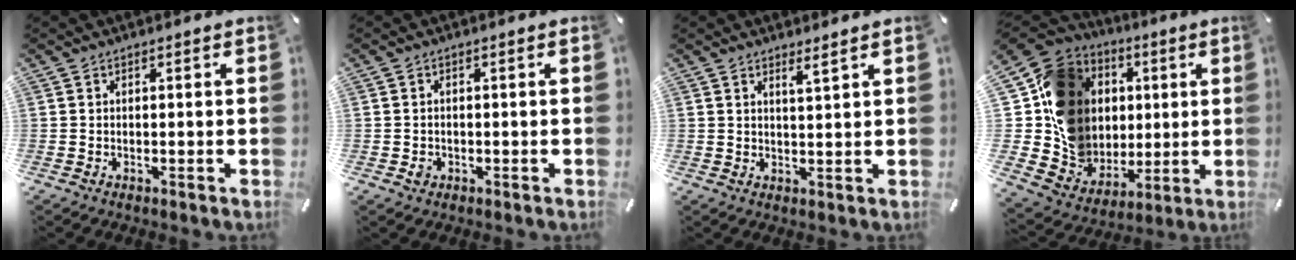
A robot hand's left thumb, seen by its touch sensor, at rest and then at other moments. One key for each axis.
{"total": 1.9, "fx": -0.6, "fy": 1.6, "fz": 0.8, "tx": -0.015, "ty": 0.003, "tz": -0.012}
{"total": 0.6, "fx": 0.4, "fy": 0.1, "fz": 0.5, "tx": -0.008, "ty": 0.000, "tz": 0.007}
{"total": 18.1, "fx": 3.2, "fy": 16.4, "fz": 7.1, "tx": -0.106, "ty": -0.024, "tz": 0.090}